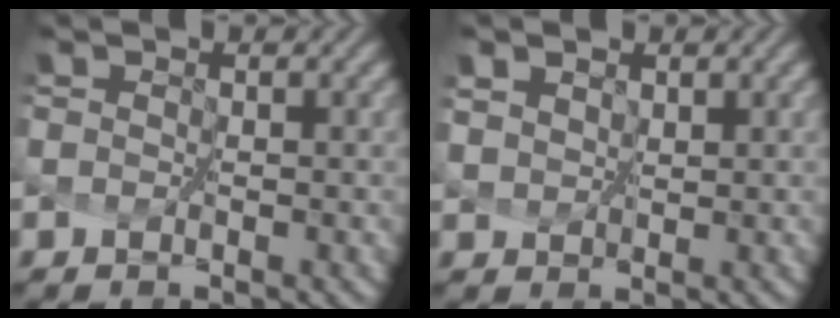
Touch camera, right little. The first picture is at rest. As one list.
[{"total": 1.3, "force": [1.1, 0.7, 0.0], "torque": [0.018, 0.000, 0.019]}]